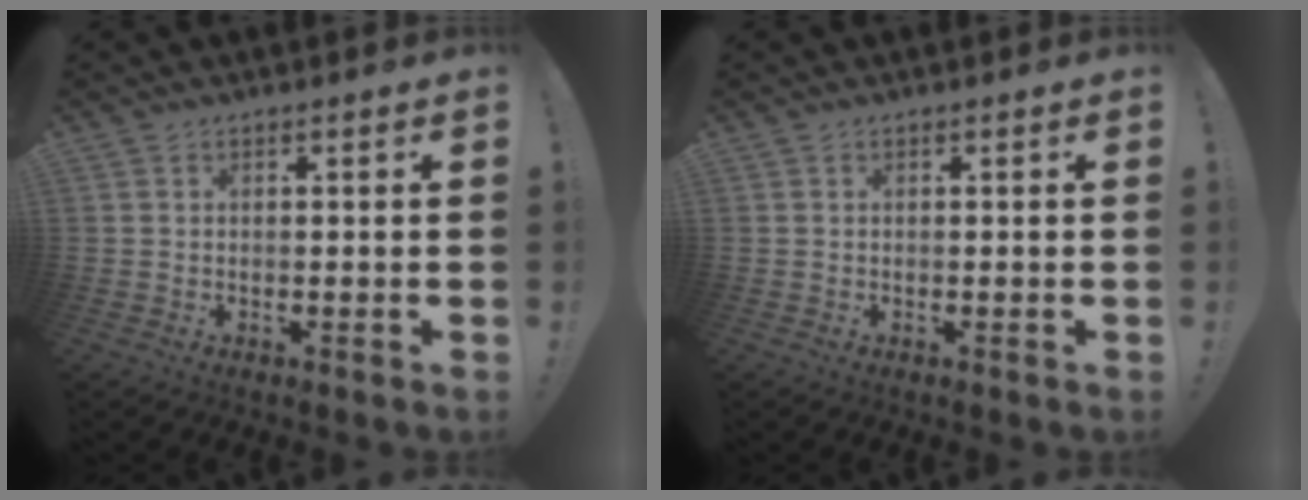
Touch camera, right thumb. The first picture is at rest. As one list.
[{"total": 0.0}]